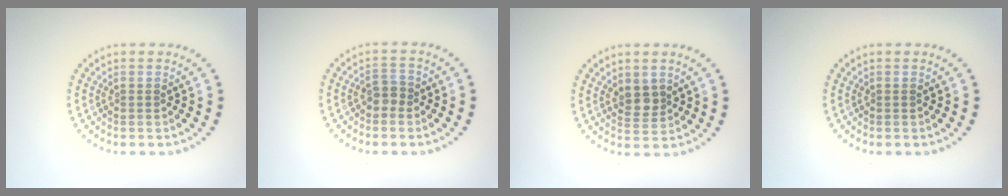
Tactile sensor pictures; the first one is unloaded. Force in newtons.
{"total": 1.5, "press": 1.3, "slide": 0.6}
{"total": 1.9, "press": 1.8, "slide": 0.7}
{"total": 0.0}